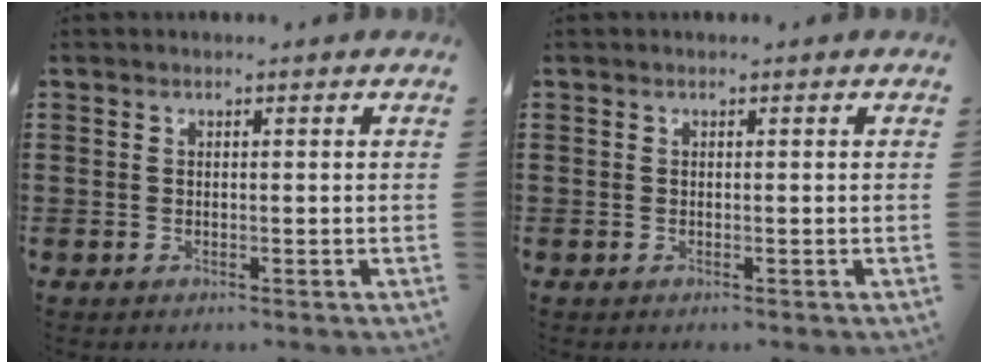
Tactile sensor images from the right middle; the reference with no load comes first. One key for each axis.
{"total": 0.0}